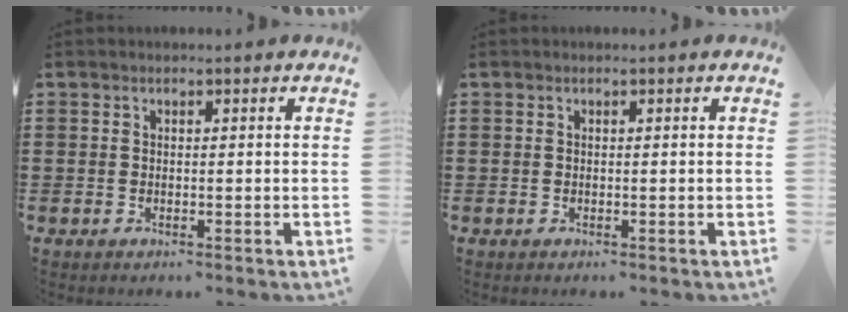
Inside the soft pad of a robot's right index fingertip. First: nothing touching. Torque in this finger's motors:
{"motor_torque": [-0.24, 0.40, 0.00, -0.01]}